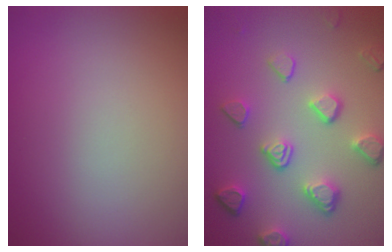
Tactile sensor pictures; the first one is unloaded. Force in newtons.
{"total": 5.0, "press": 3.9, "slide": 3.1}